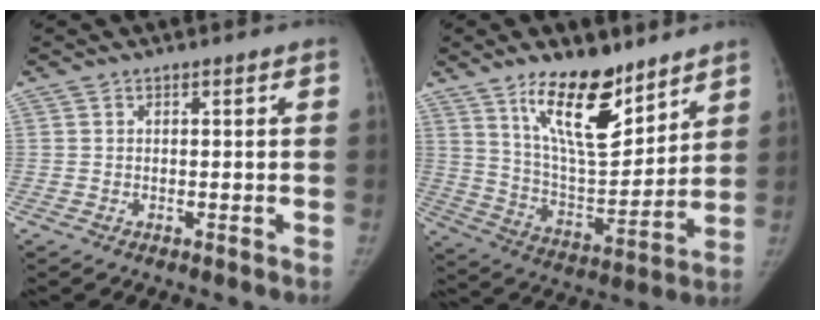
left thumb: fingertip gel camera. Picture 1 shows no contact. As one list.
[{"total": 17.1, "force": [11.4, 6.5, 10.9], "torque": [-0.139, -0.084, 0.209]}]